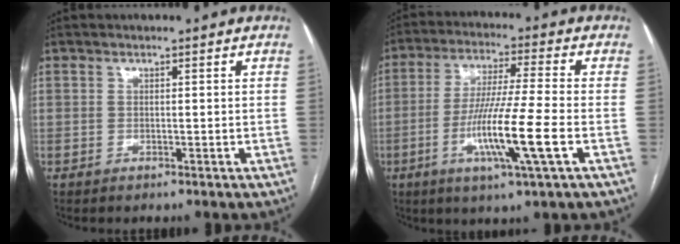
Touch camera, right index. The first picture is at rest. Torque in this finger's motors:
{"motor_torque": [1.59, -0.29, 0.99, 0.21]}